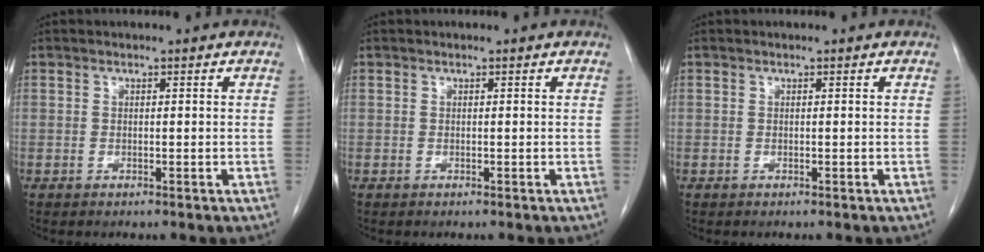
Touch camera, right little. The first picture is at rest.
{"total": 0.0}
{"total": 0.0}